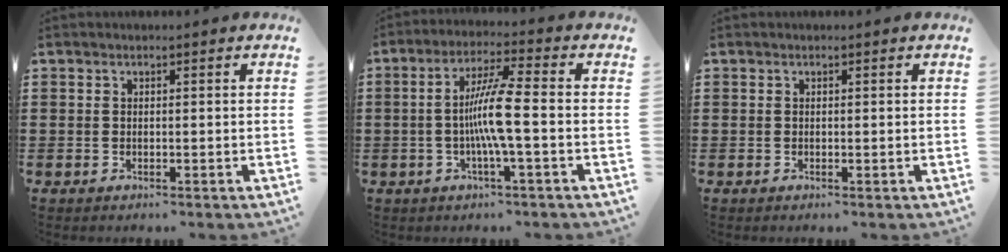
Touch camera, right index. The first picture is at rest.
{"total": 8.0, "force": [-1.1, 0.3, 7.9], "torque": [-0.153, -0.007, -0.029]}
{"total": 0.0}